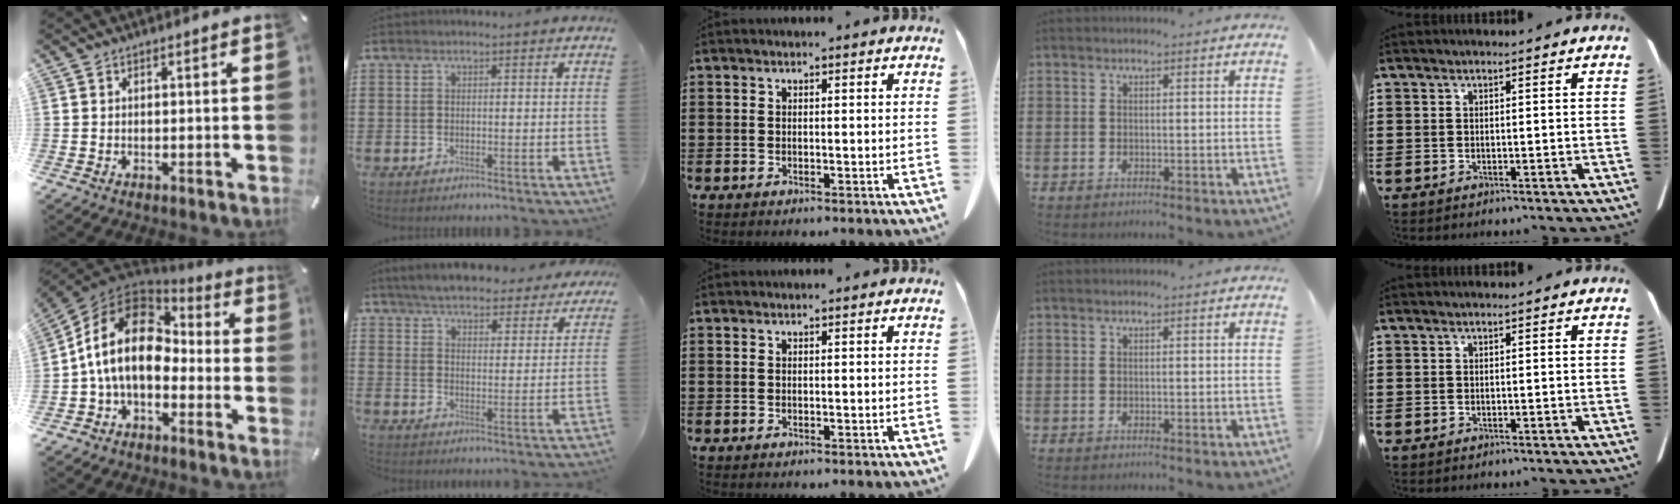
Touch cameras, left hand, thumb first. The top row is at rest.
{"thumb": {"total": 16.6, "force": [-0.7, 11.7, 11.8], "torque": [-0.260, 0.027, -0.017]}, "index": {"total": 5.4, "force": [5.3, 0.6, 1.0], "torque": [-0.044, -0.022, 0.095]}}